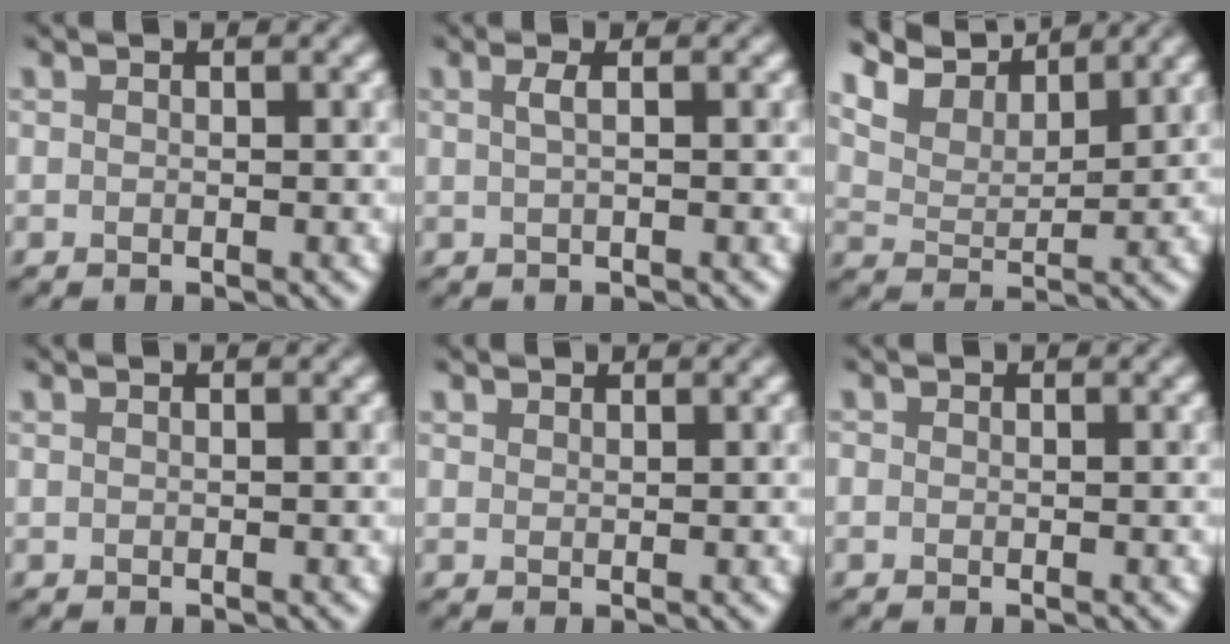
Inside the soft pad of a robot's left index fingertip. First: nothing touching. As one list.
[{"total": 1.1, "force": [0.3, 0.2, 1.0], "torque": [-0.016, 0.007, 0.004]}, {"total": 6.4, "force": [5.8, 1.4, 2.1], "torque": [-0.055, 0.017, 0.096]}, {"total": 0.0}, {"total": 0.9, "force": [0.9, 0.2, -0.1], "torque": [0.002, 0.001, 0.014]}, {"total": 0.0}]